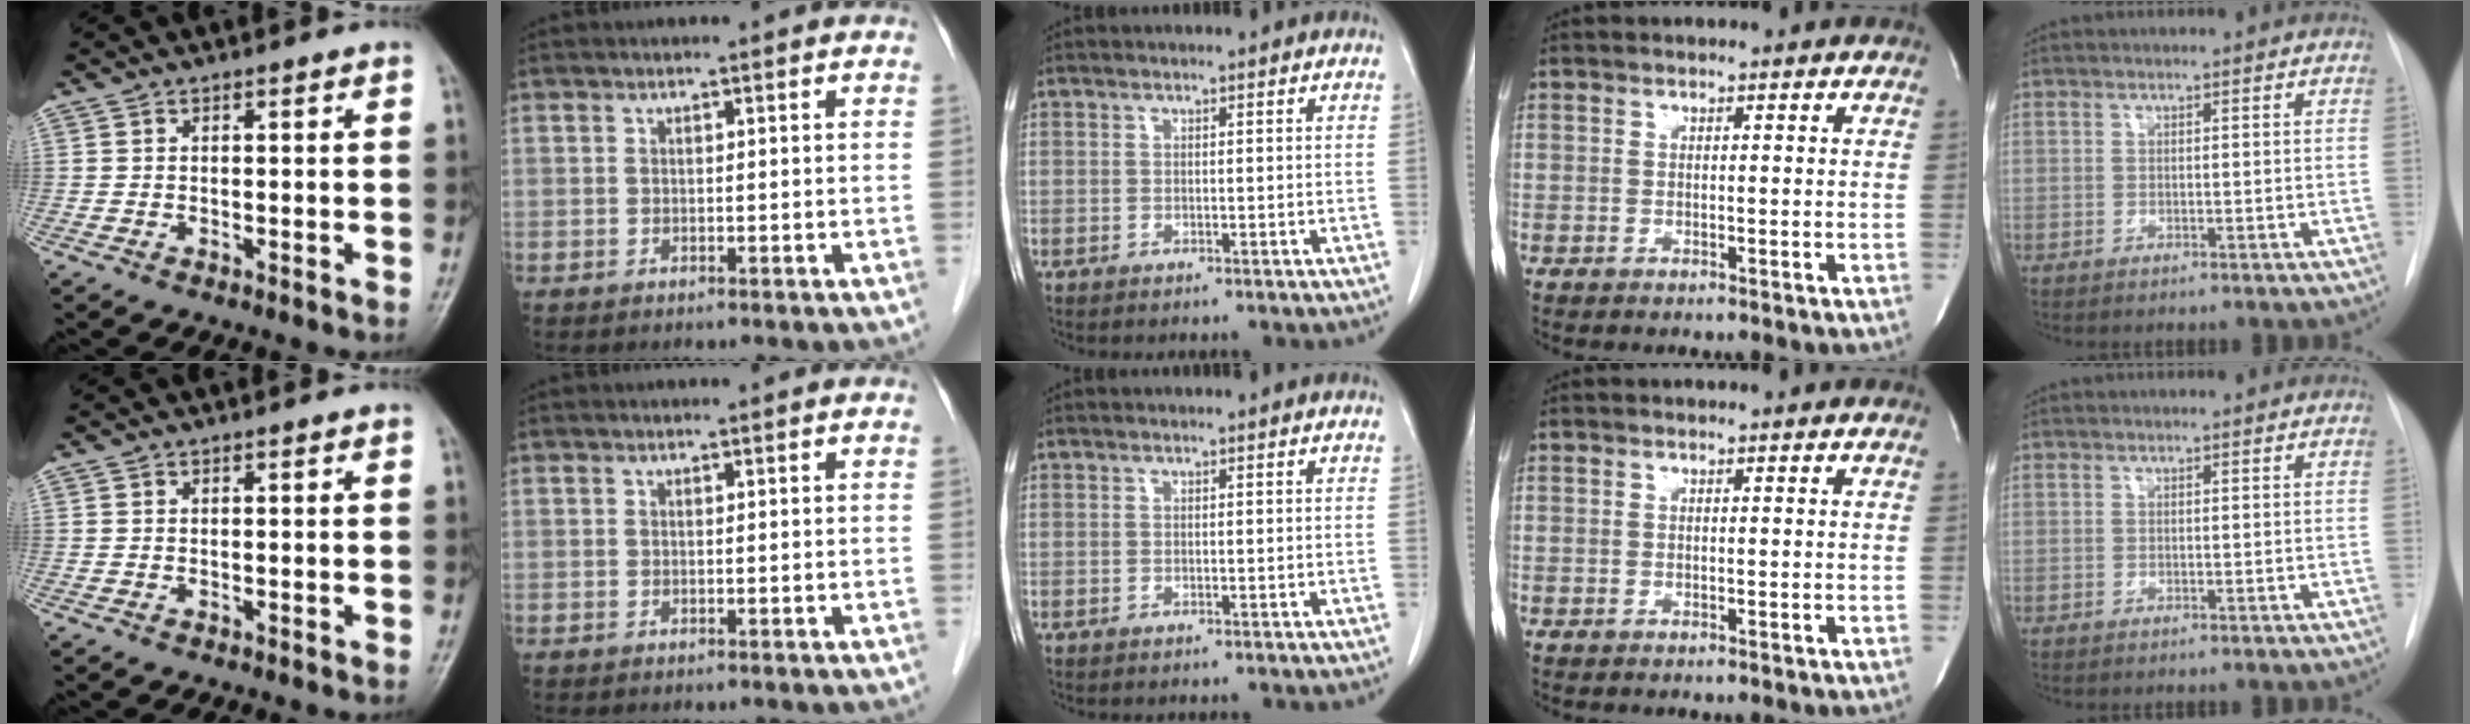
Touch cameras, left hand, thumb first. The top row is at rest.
{}